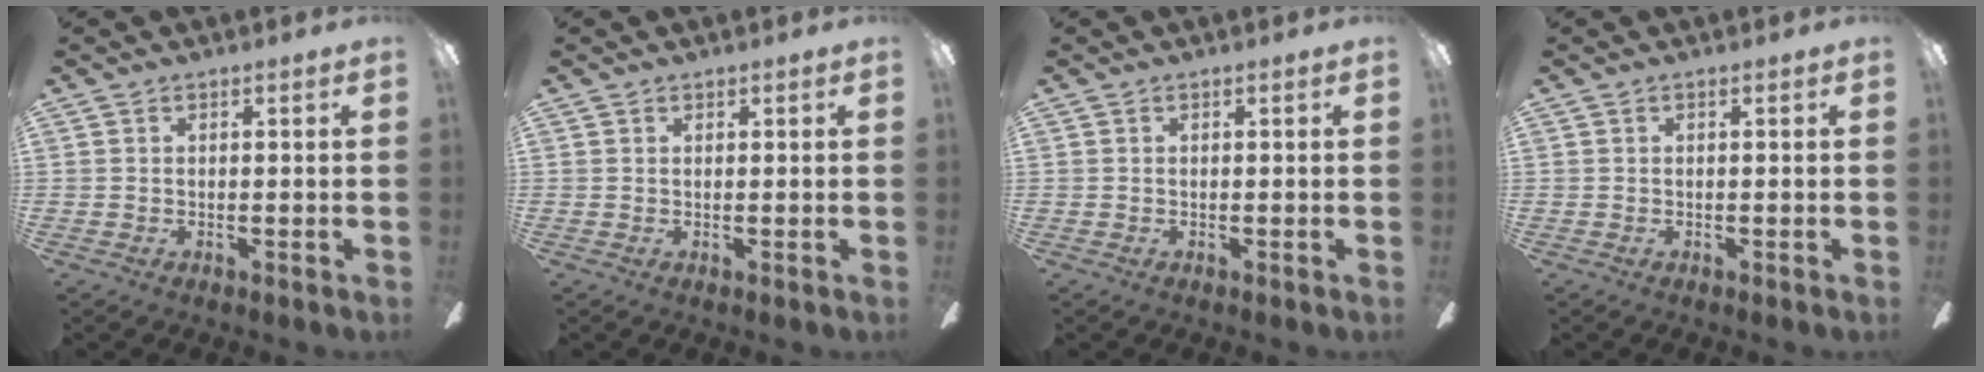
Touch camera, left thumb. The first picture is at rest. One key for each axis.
{"total": 0.6, "fx": 0.6, "fy": 0.3, "fz": 0.0, "tx": -0.001, "ty": 0.001, "tz": 0.010}
{"total": 0.0}
{"total": 0.0}